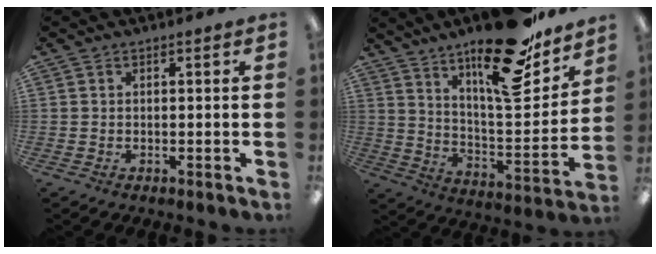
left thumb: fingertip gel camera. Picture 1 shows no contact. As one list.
[{"total": 22.5, "force": [16.2, 7.0, 14.1], "torque": [-0.210, -0.110, 0.268]}]